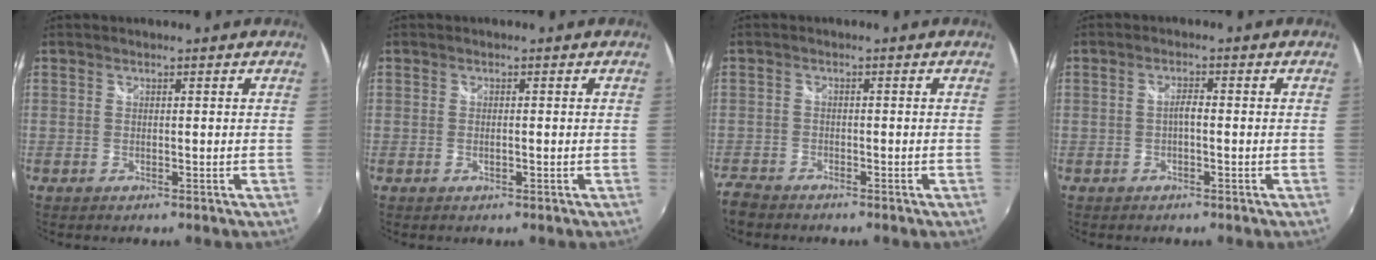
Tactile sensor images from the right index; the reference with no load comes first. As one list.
[{"total": 0.9, "force": [-0.2, 0.3, 0.8], "torque": [-0.017, -0.001, -0.005]}, {"total": 4.1, "force": [-3.6, 1.9, 0.7], "torque": [-0.030, -0.009, -0.075]}, {"total": 1.7, "force": [-0.5, 0.5, 1.5], "torque": [-0.029, 0.006, -0.011]}]